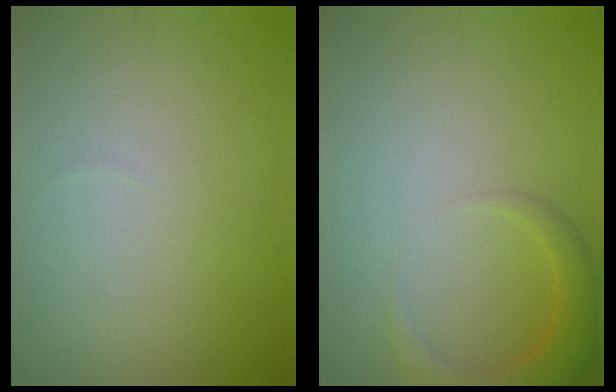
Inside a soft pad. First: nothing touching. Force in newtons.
{"total": 3.6, "press": 3.6, "slide": 0.4}